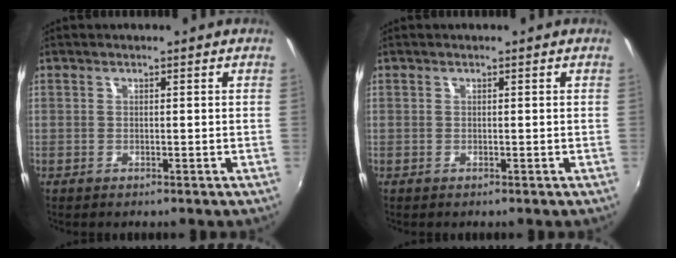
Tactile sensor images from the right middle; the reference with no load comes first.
{"total": 0.0}